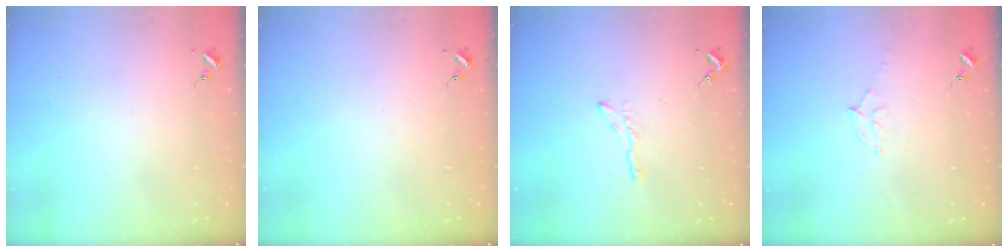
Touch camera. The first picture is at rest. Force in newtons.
{"total": 0.0}
{"total": 3.5, "press": 3.5, "slide": 0.4}
{"total": 6.2, "press": 6.1, "slide": 1.1}